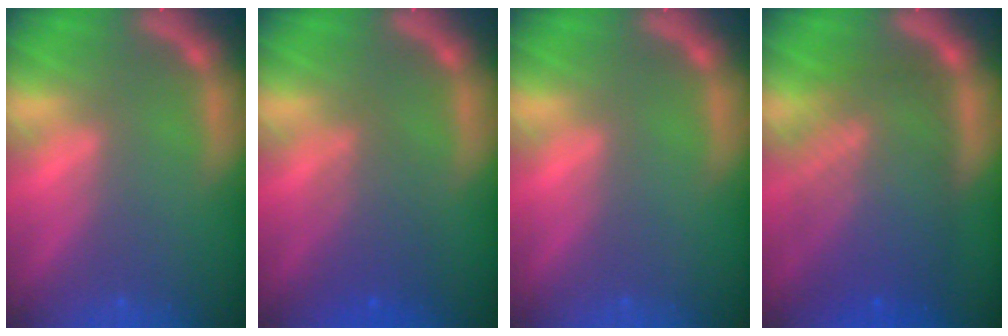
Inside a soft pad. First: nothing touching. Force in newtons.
{"total": 3.6}
{"total": 0.0}
{"total": 10.1}